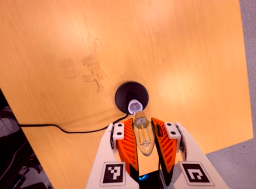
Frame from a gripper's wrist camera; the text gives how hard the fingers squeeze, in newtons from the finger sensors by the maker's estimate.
{"total": 19.3, "left": 20.5, "right": 18.0}